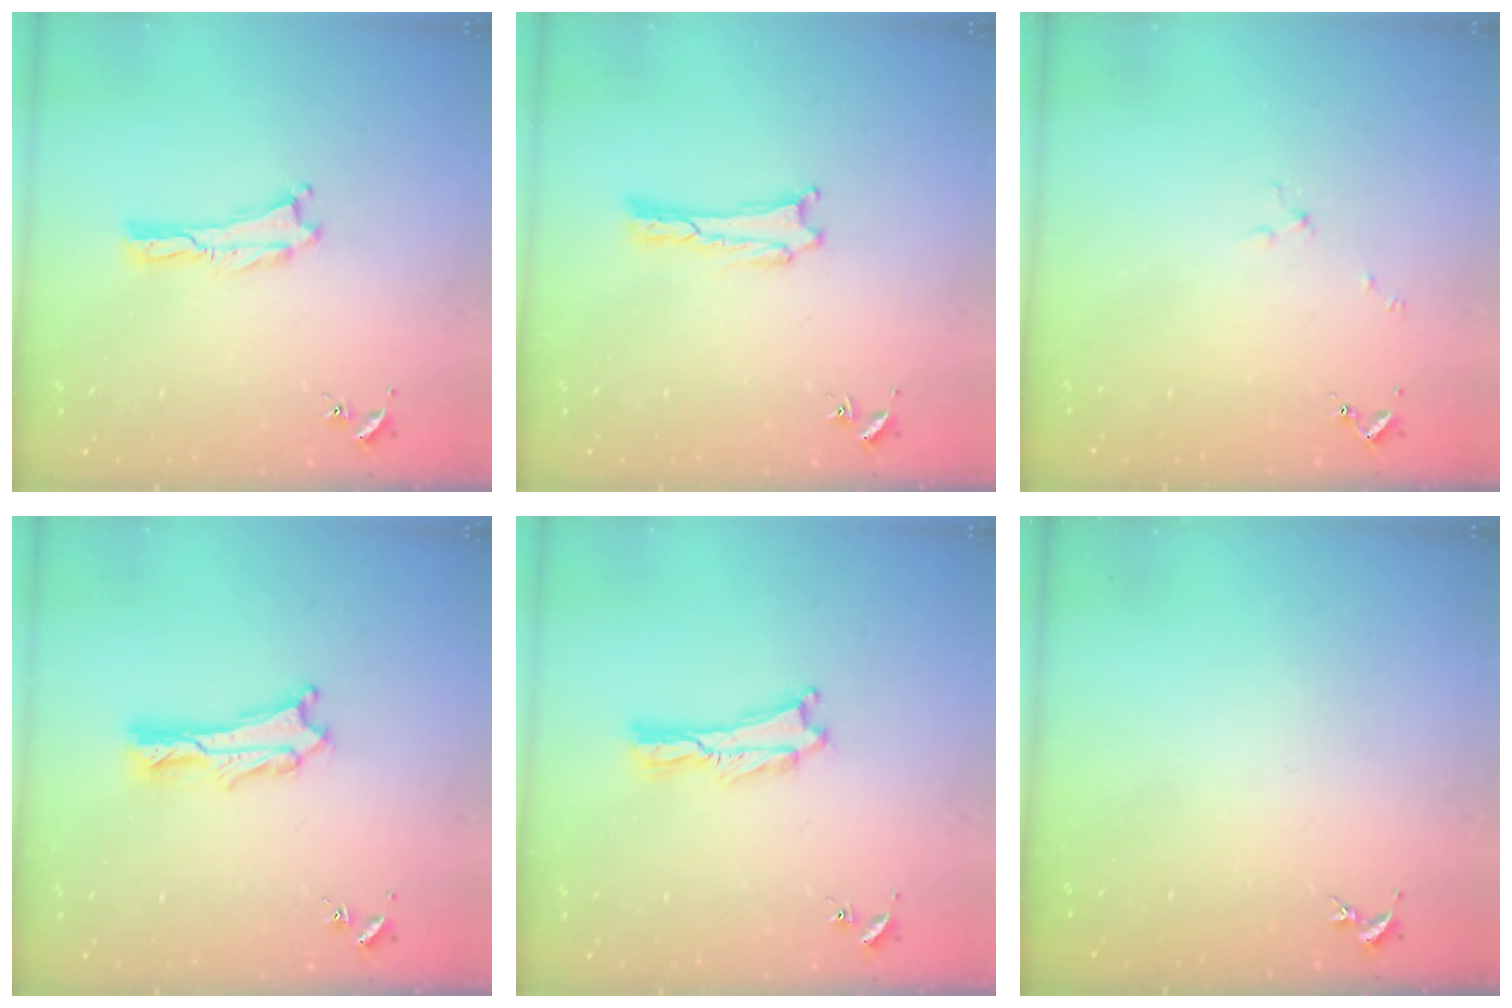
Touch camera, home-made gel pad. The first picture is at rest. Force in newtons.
{"total": 0.0}
{"total": 1.7, "press": 1.7, "slide": 0.3}
{"total": 2.0, "press": 2.0, "slide": 0.2}
{"total": 0.6, "press": 0.5, "slide": 0.2}
{"total": 0.0}